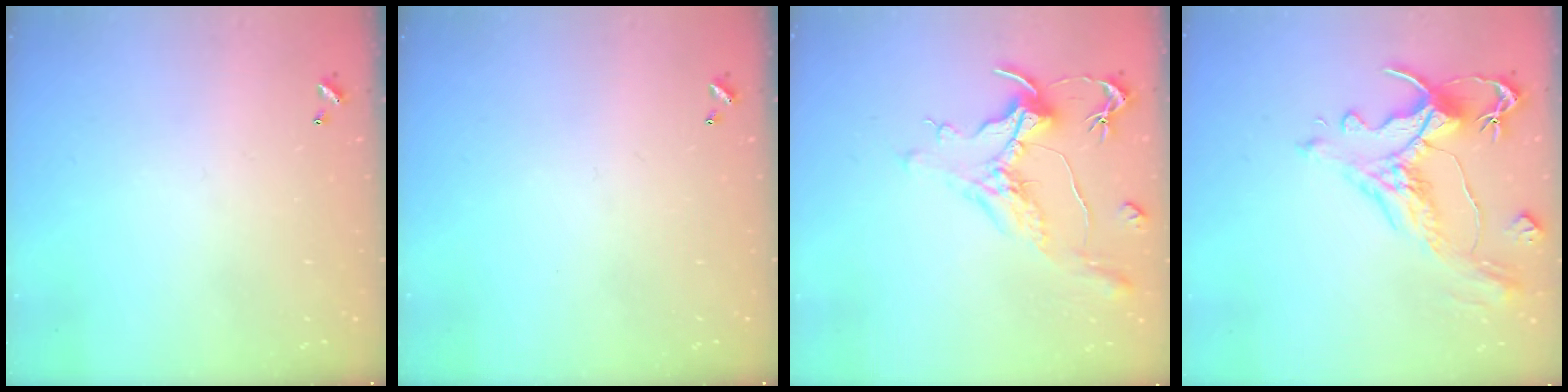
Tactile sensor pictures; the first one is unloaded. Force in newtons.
{"total": 0.0}
{"total": 1.3, "press": 1.1, "slide": 0.7}
{"total": 1.6, "press": 0.8, "slide": 1.4}